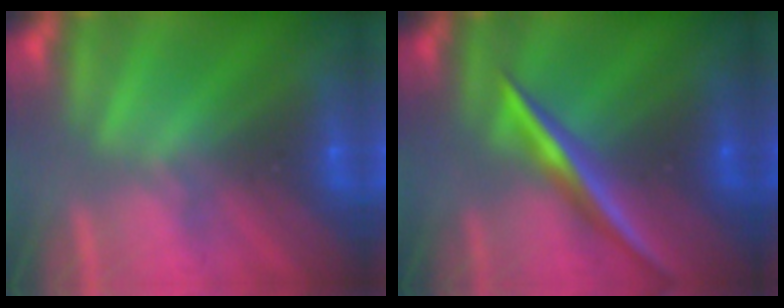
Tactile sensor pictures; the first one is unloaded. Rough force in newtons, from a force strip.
{"total": 2.3}